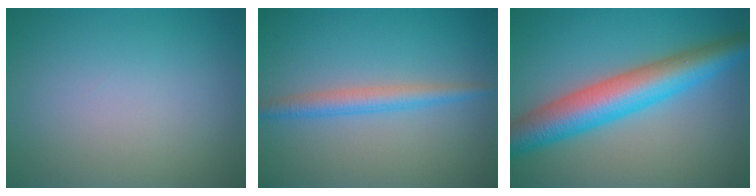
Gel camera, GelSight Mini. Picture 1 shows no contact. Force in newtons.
{"total": 2.6, "press": 2.6, "slide": 0.0}
{"total": 8.0, "press": 8.0, "slide": 0.2}